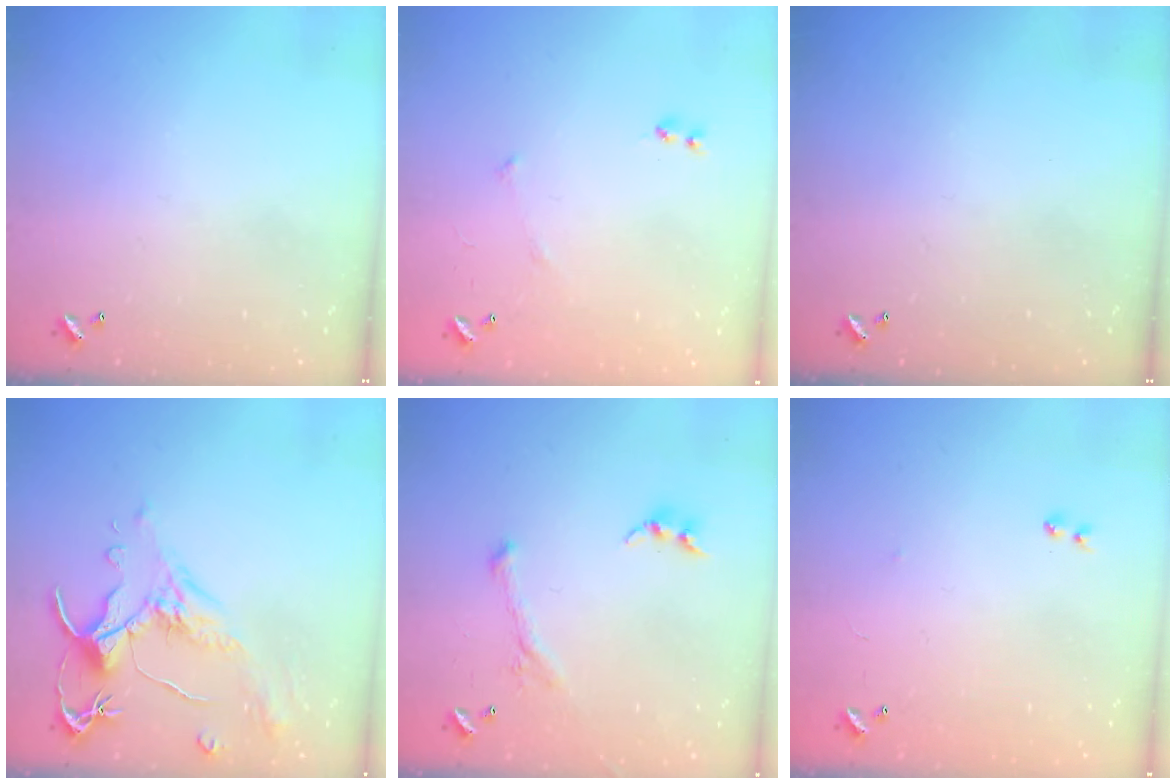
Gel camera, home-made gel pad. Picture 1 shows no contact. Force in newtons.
{"total": 5.7, "press": 5.7, "slide": 0.8}
{"total": 0.0}
{"total": 1.5, "press": 1.0, "slide": 1.1}
{"total": 2.8, "press": 2.6, "slide": 0.9}
{"total": 7.2, "press": 7.2, "slide": 0.5}